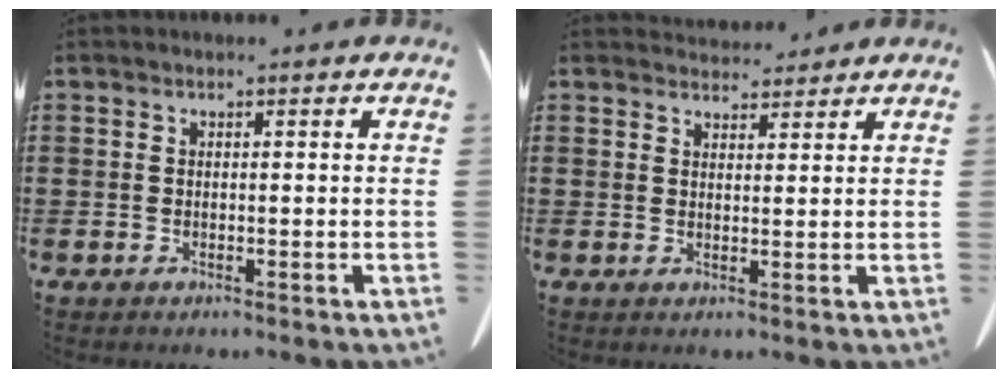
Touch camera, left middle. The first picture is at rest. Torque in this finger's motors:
{"motor_torque": [-0.04, -0.04, -0.15, -0.04]}